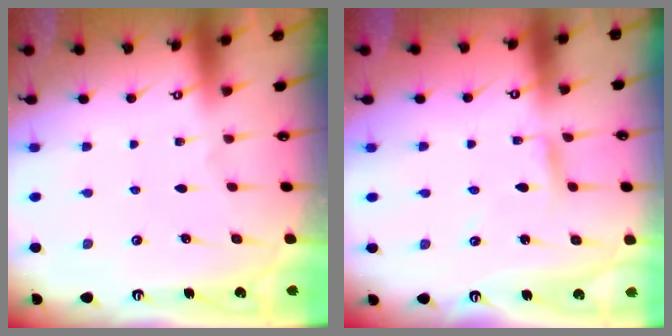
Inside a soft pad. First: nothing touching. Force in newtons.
{"total": 3.1, "press": 3.1, "slide": 0.1}